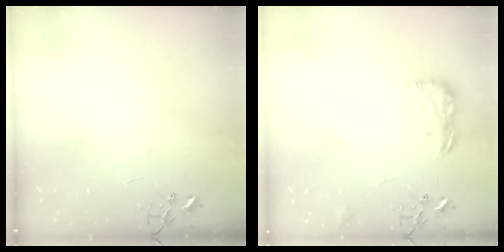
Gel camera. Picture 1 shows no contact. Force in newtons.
{"total": 11.7, "press": 11.7, "slide": 0.4}